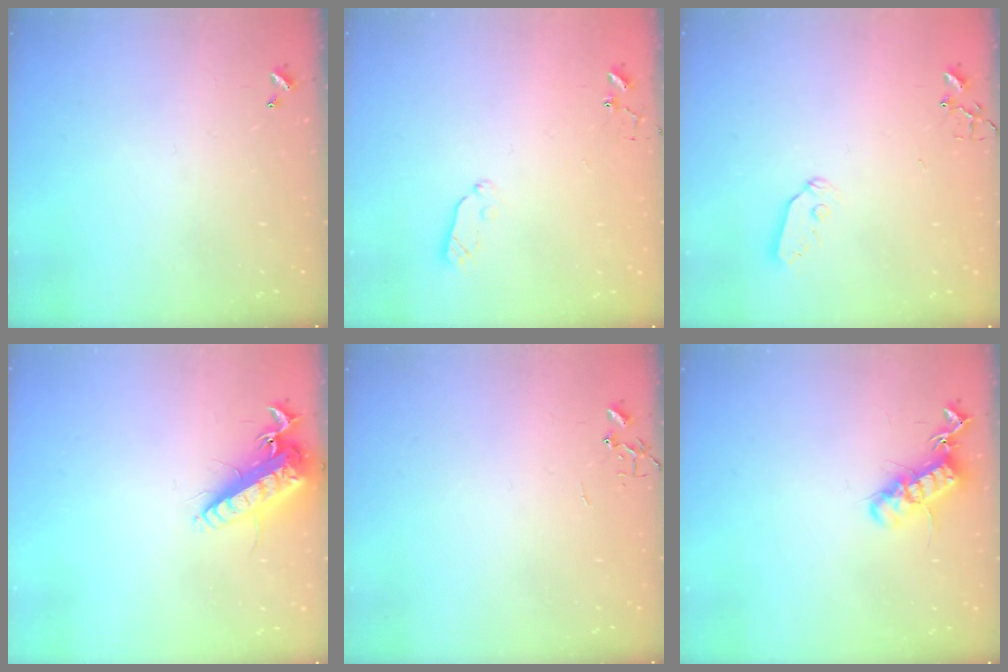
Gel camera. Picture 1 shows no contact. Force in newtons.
{"total": 4.3, "press": 4.2, "slide": 0.7}
{"total": 5.6, "press": 5.6, "slide": 0.3}
{"total": 15.3, "press": 15.0, "slide": 3.0}
{"total": 0.0}
{"total": 14.3, "press": 14.3, "slide": 1.0}